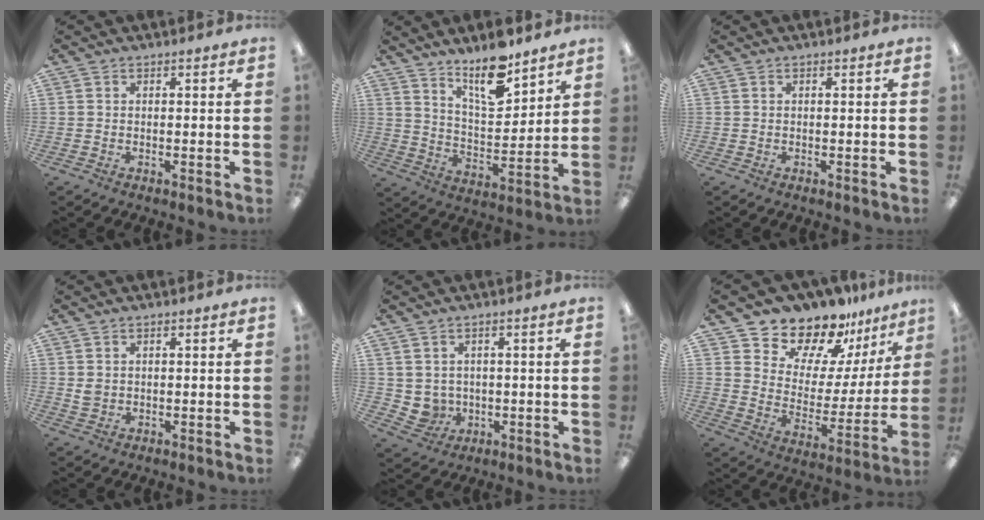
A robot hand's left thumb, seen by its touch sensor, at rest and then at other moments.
{"total": 13.3, "force": [10.5, 4.2, 7.1], "torque": [-0.103, -0.069, 0.179]}
{"total": 0.0}
{"total": 2.1, "force": [0.9, 1.7, 1.0], "torque": [-0.013, 0.001, 0.013]}
{"total": 4.2, "force": [1.5, 3.9, 0.8], "torque": [-0.019, -0.002, 0.031]}
{"total": 15.9, "force": [14.2, 6.5, 2.6], "torque": [-0.061, -0.133, 0.256]}